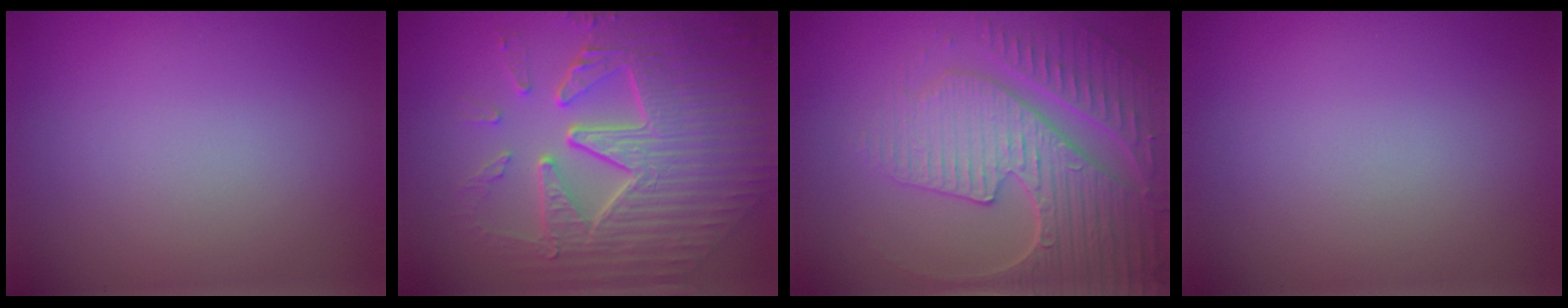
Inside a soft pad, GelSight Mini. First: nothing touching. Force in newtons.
{"total": 9.4, "press": 6.4, "slide": 6.9}
{"total": 7.5, "press": 5.9, "slide": 4.7}
{"total": 0.0}